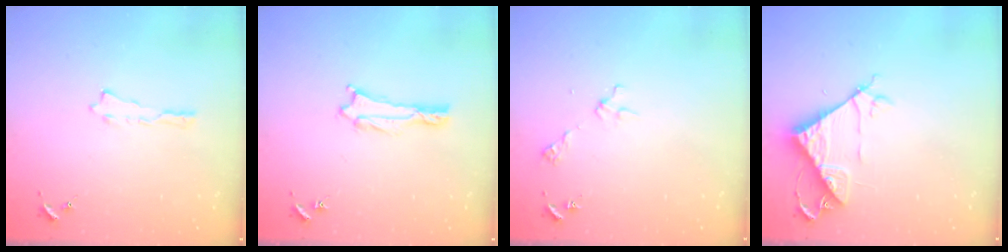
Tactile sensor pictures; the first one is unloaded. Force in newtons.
{"total": 1.0, "press": 1.0, "slide": 0.2}
{"total": 3.3, "press": 3.3, "slide": 0.2}
{"total": 7.6, "press": 7.6, "slide": 0.6}